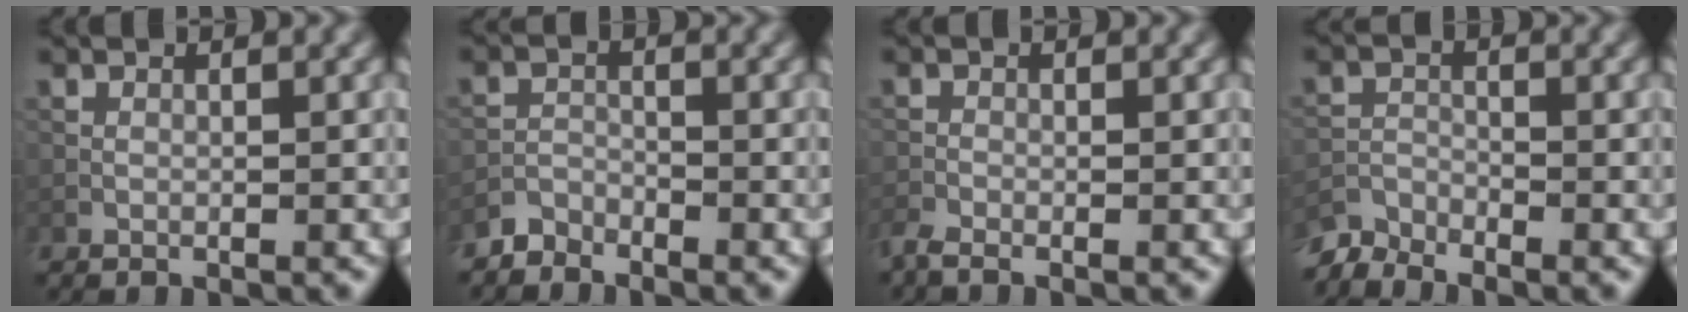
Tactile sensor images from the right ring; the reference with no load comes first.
{"total": 1.9, "force": [-1.8, 0.7, 0.1], "torque": [0.001, 0.007, -0.039]}
{"total": 1.6, "force": [-1.4, 0.3, 0.8], "torque": [-0.021, -0.008, -0.037]}
{"total": 3.1, "force": [-3.0, 0.5, 0.3], "torque": [-0.008, -0.008, -0.066]}